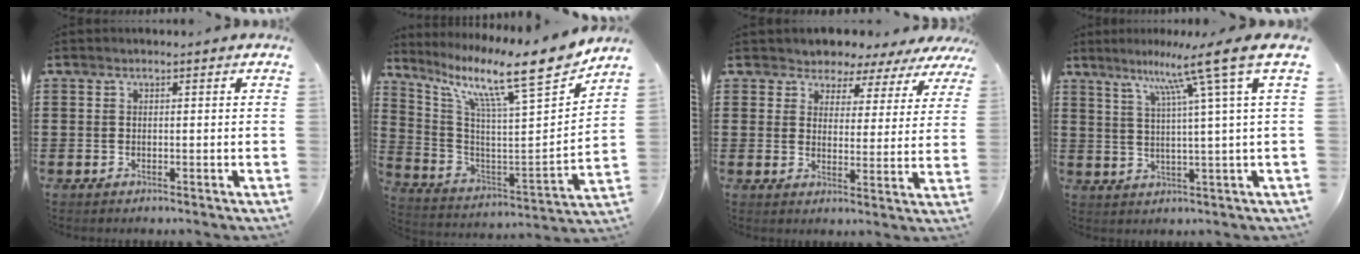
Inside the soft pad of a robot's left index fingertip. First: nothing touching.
{"total": 12.7, "force": [9.9, 0.9, 8.0], "torque": [-0.152, -0.080, 0.146]}
{"total": 3.9, "force": [3.5, 1.7, 0.0], "torque": [-0.026, -0.019, 0.059]}
{"total": 10.3, "force": [5.0, -1.8, 8.8], "torque": [-0.166, -0.021, 0.067]}